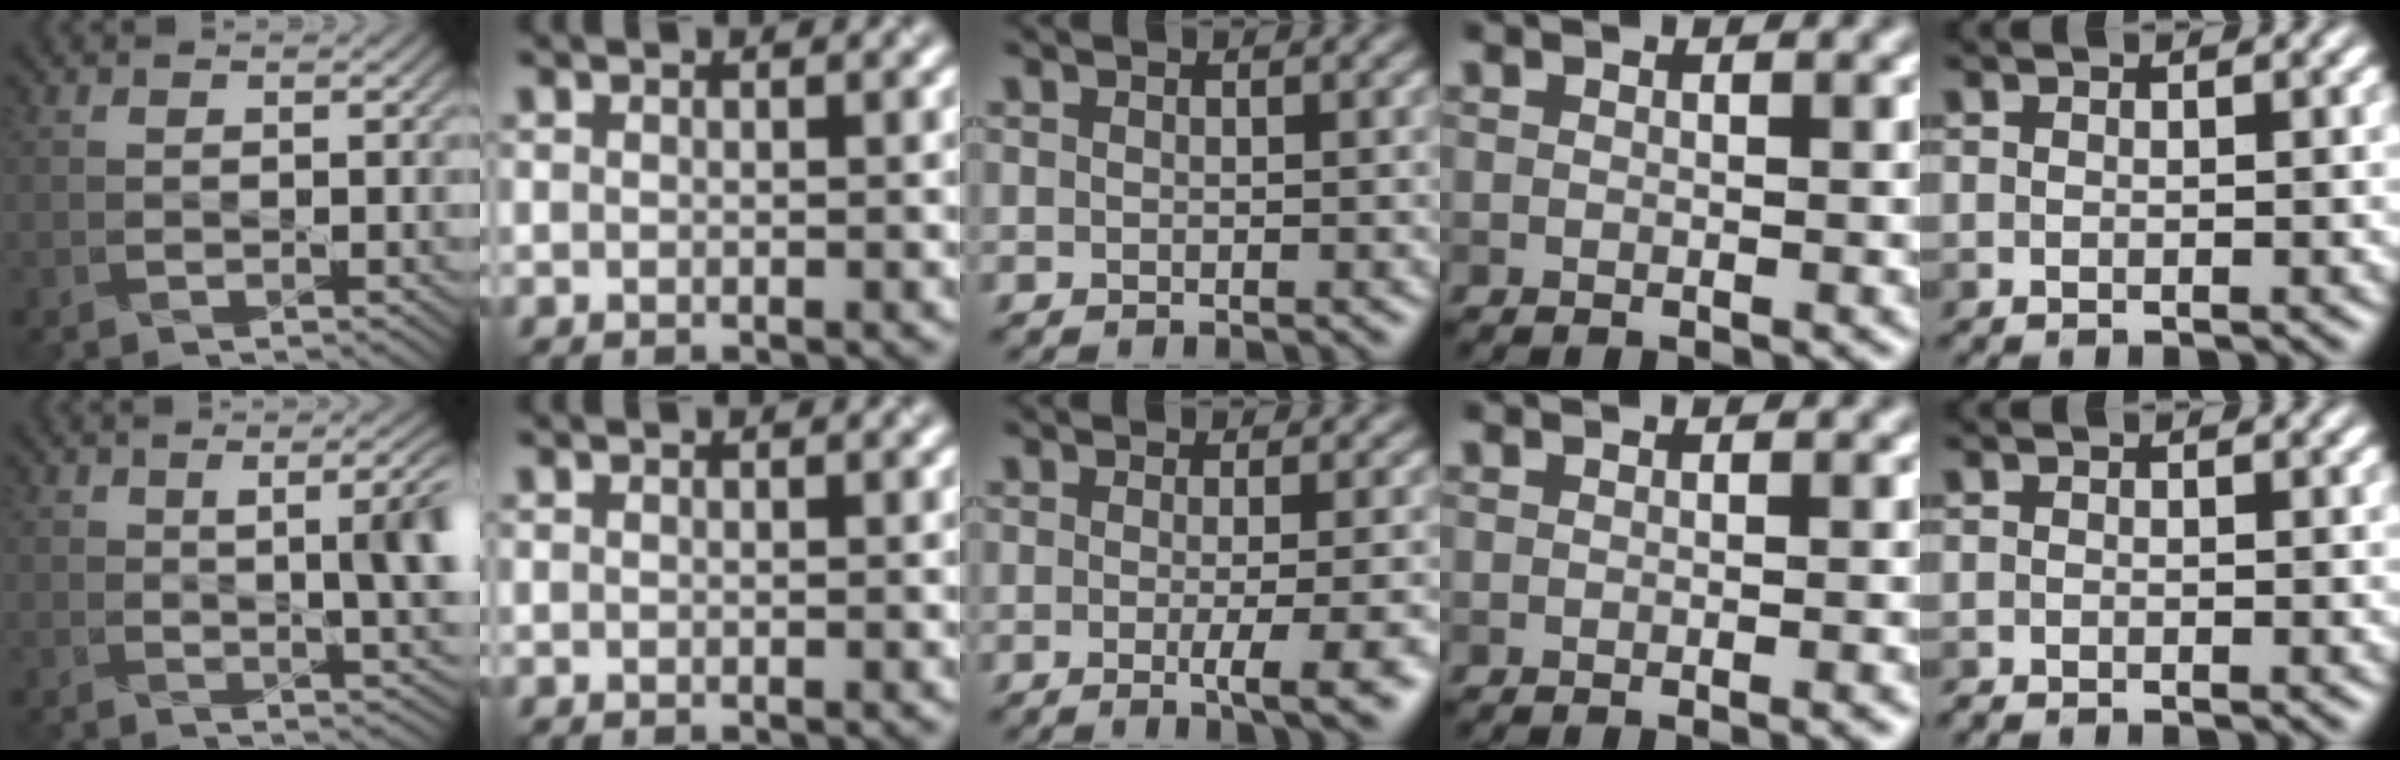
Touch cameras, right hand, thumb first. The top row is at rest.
{"thumb": {"total": 6.6, "force": [1.1, 2.6, 6.0], "torque": [-0.075, 0.003, 0.019]}, "middle": {"total": 5.2, "force": [-1.1, 1.4, 4.8], "torque": [-0.056, -0.009, -0.013]}, "ring": {"total": 1.1, "force": [-0.5, 0.3, 0.9], "torque": [-0.006, -0.001, -0.011]}, "little": {"total": 0.7, "force": [-0.7, 0.1, 0.0], "torque": [0.001, -0.001, -0.009]}}